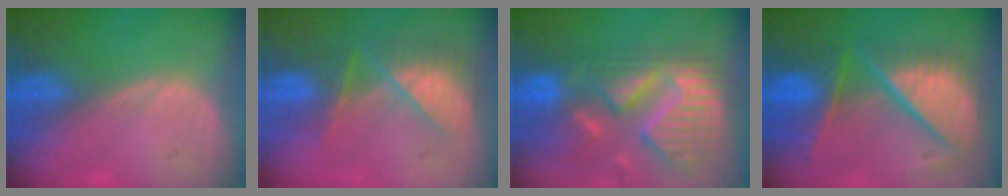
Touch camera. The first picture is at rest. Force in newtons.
{"total": 7.3, "press": 6.9, "slide": 2.4}
{"total": 14.0, "press": 11.8, "slide": 7.6}
{"total": 11.7, "press": 10.0, "slide": 6.1}